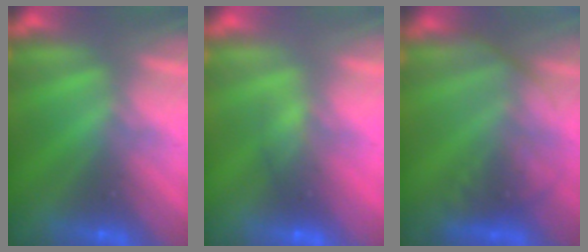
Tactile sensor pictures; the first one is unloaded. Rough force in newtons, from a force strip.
{"total": 2.9}
{"total": 7.6}